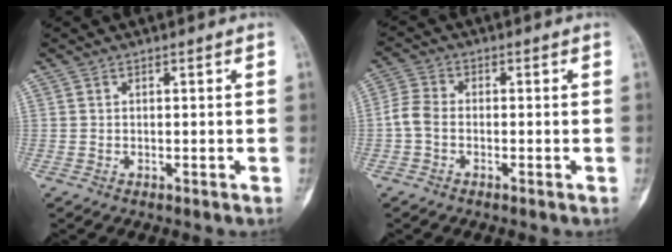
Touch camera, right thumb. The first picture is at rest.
{"total": 4.0, "force": [-1.1, 2.6, 2.8], "torque": [-0.060, 0.012, -0.035]}